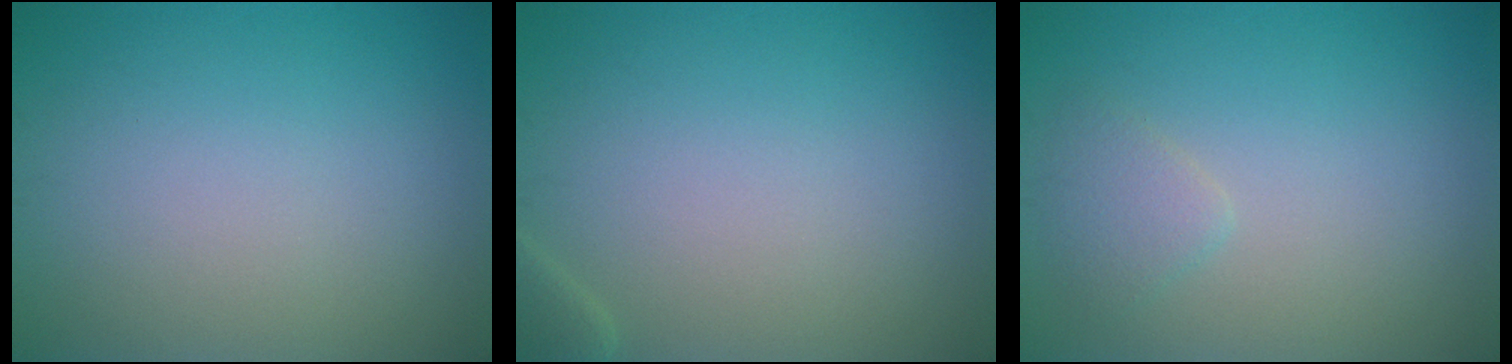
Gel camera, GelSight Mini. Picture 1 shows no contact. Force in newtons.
{"total": 1.1, "press": 1.1, "slide": 0.1}
{"total": 1.5, "press": 1.5, "slide": 0.1}